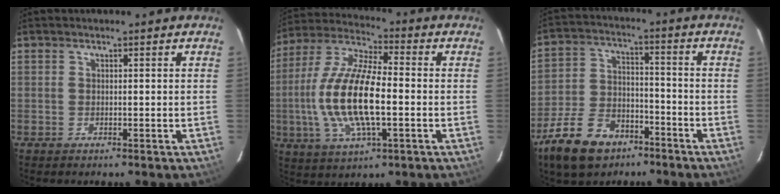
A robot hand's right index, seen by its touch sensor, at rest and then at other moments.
{"total": 17.2, "force": [-2.4, 5.9, 16.0], "torque": [-0.324, 0.000, -0.047]}
{"total": 14.9, "force": [-9.7, 8.7, 7.3], "torque": [-0.176, 0.005, -0.162]}